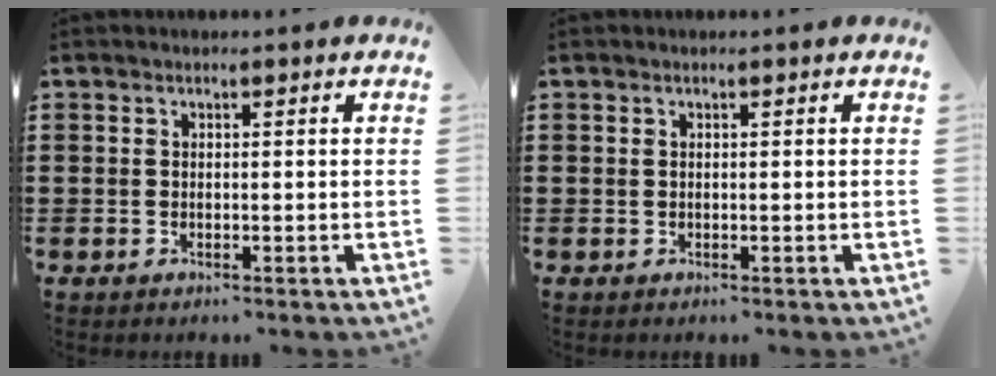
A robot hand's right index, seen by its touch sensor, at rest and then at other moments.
{"total": 0.0}